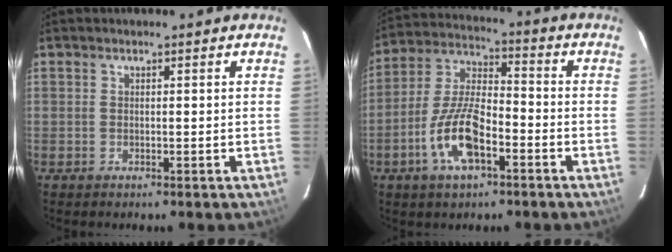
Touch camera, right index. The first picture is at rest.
{"total": 12.6, "force": [-5.5, 4.9, 10.2], "torque": [-0.215, 0.001, -0.105]}